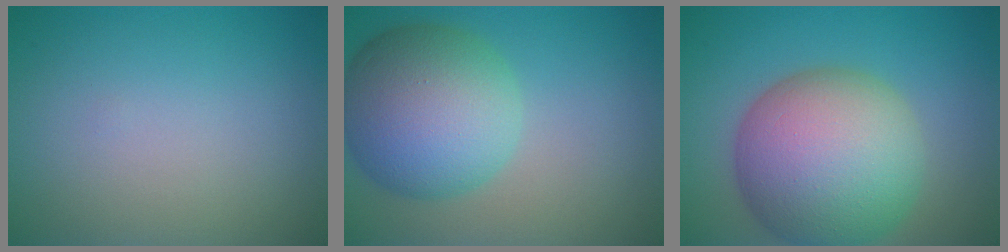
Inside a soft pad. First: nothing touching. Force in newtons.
{"total": 9.9, "press": 9.8, "slide": 0.5}
{"total": 12.7, "press": 12.7, "slide": 0.6}